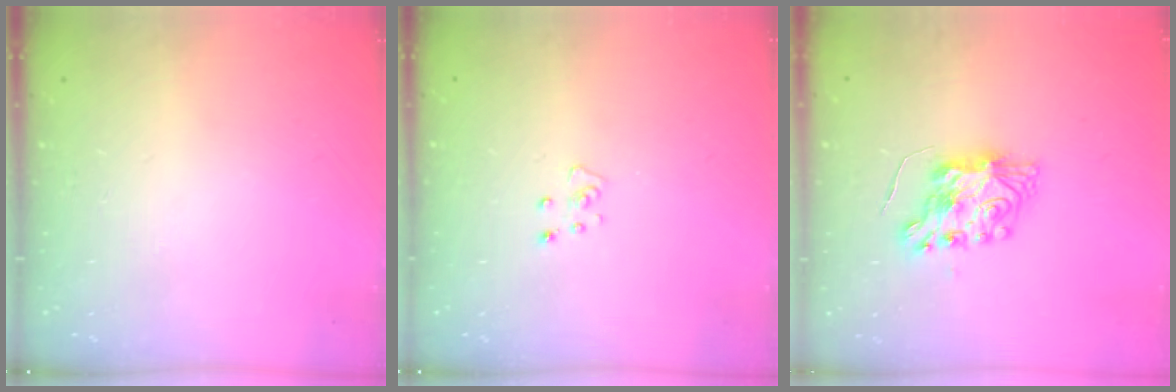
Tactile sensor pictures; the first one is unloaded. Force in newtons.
{"total": 3.1, "press": 3.1, "slide": 0.2}
{"total": 9.1, "press": 9.0, "slide": 0.8}